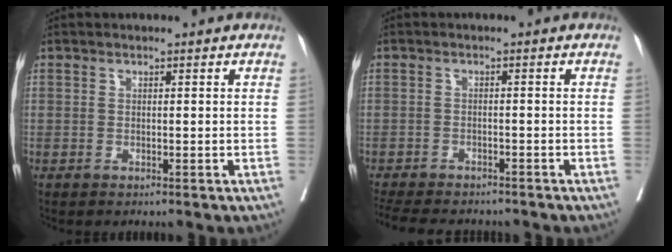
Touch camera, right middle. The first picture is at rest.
{"total": 11.3, "force": [-9.8, 3.4, 4.5], "torque": [-0.092, -0.011, -0.135]}